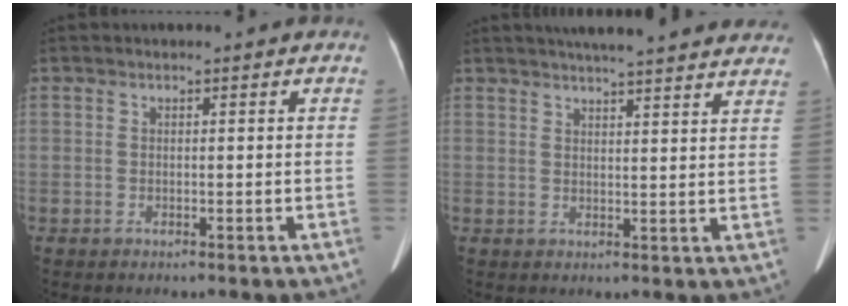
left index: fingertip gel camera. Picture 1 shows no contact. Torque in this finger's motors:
{"motor_torque": [0.57, -0.88, 0.05, 0.09]}